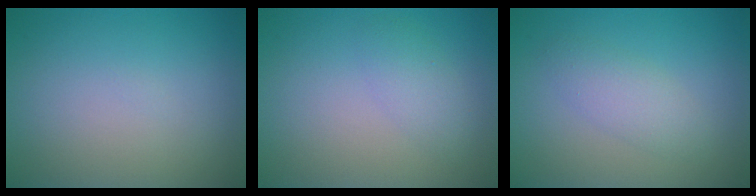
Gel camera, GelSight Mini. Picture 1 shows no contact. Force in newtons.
{"total": 1.9, "press": 1.9, "slide": 0.1}
{"total": 2.4, "press": 2.4, "slide": 0.0}